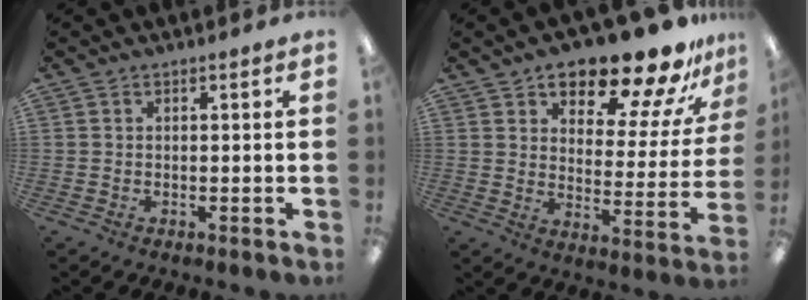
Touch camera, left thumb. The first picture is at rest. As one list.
[{"total": 17.3, "force": [14.6, 5.9, 7.2], "torque": [-0.113, -0.109, 0.245]}]